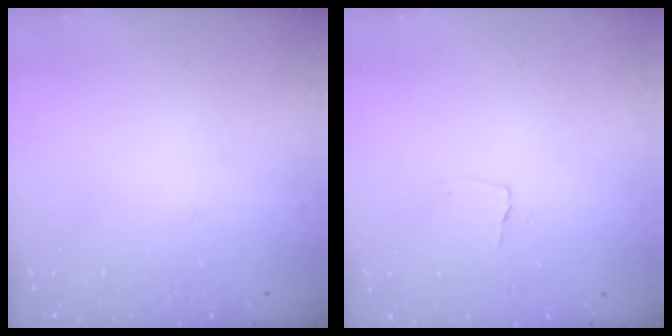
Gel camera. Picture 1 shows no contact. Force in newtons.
{"total": 2.7, "press": 2.7, "slide": 0.3}